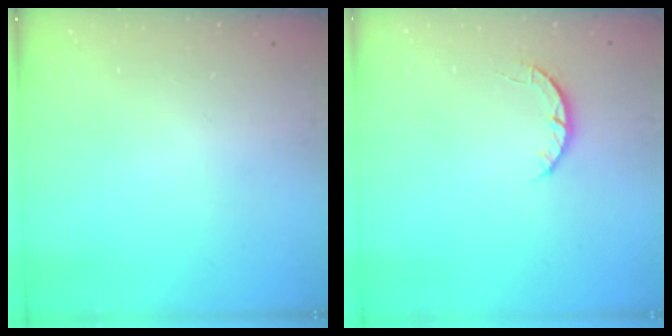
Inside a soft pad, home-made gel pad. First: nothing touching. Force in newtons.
{"total": 3.4, "press": 3.4, "slide": 0.6}